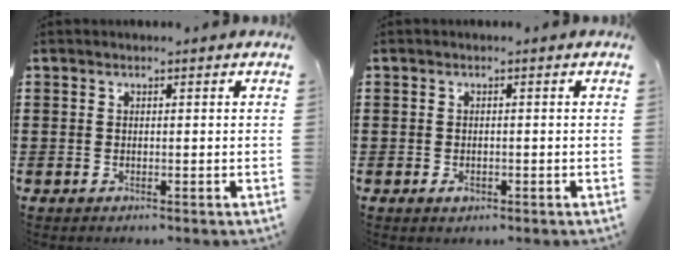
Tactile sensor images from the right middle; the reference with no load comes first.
{"total": 1.0, "force": [-0.5, 0.7, 0.6], "torque": [-0.013, -0.001, -0.010]}